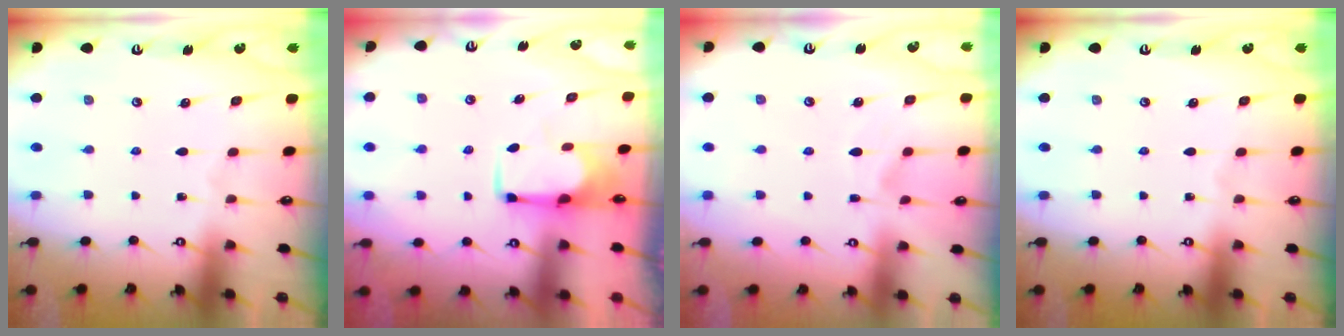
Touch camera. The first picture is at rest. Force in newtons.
{"total": 1.6, "press": 1.5, "slide": 0.6}
{"total": 1.8, "press": 1.3, "slide": 1.3}
{"total": 0.0}